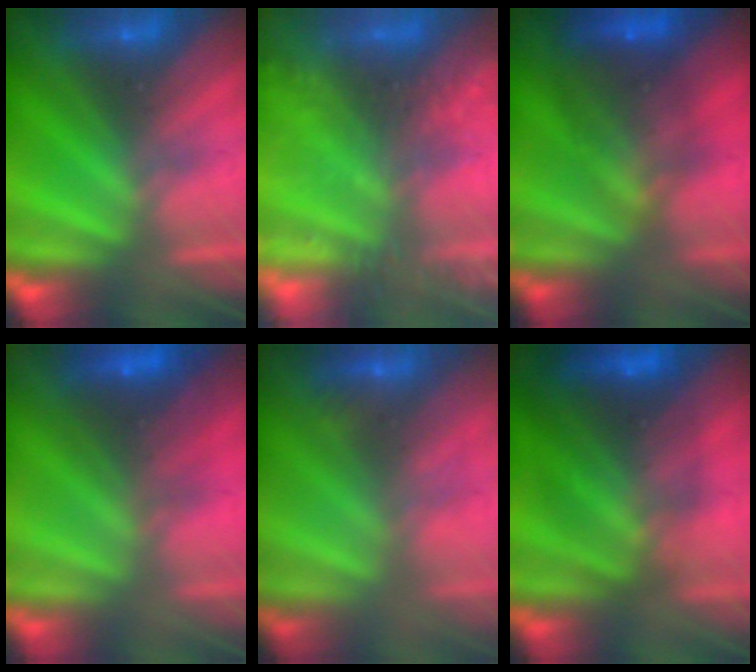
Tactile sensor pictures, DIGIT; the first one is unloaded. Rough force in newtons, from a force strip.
{"total": 6.1}
{"total": 5.9}
{"total": 2.7}
{"total": 3.2}
{"total": 7.7}